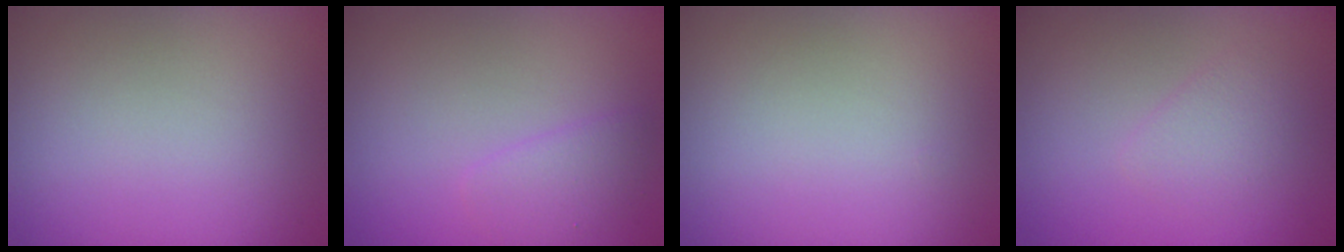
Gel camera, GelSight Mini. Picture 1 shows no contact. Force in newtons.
{"total": 1.6, "press": 1.6, "slide": 0.0}
{"total": 0.0}
{"total": 1.5, "press": 1.5, "slide": 0.1}